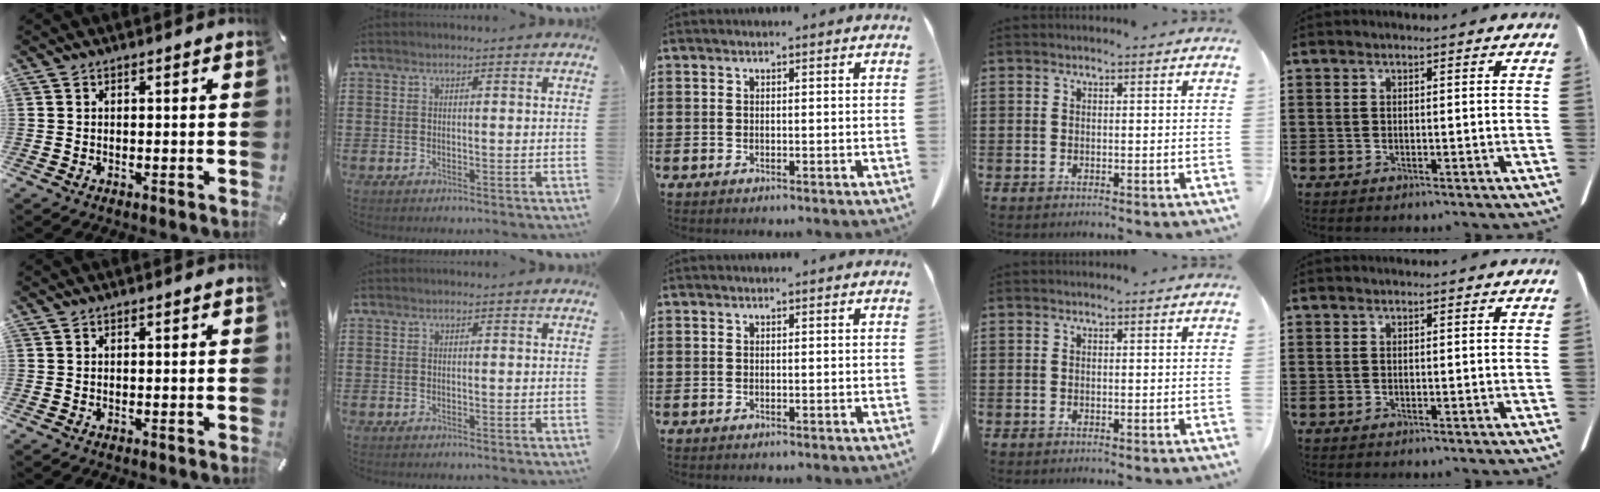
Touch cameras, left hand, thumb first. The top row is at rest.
{}